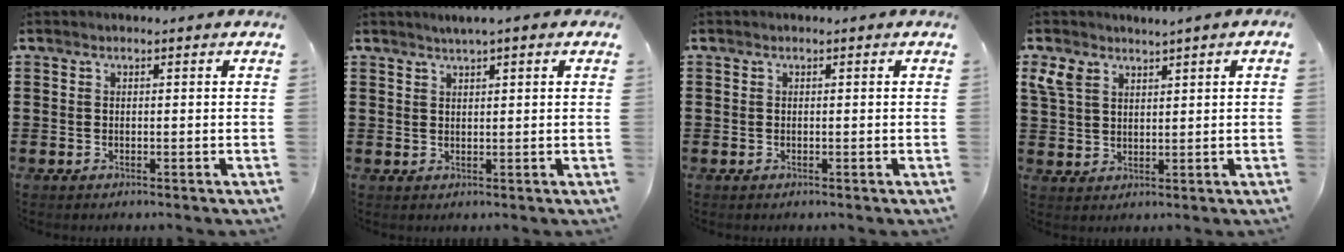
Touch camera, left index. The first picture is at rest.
{"total": 1.6, "force": [1.3, 0.0, 0.9], "torque": [-0.019, 0.002, 0.024]}
{"total": 0.0}
{"total": 3.4, "force": [2.3, 1.8, 1.9], "torque": [-0.047, 0.004, 0.044]}